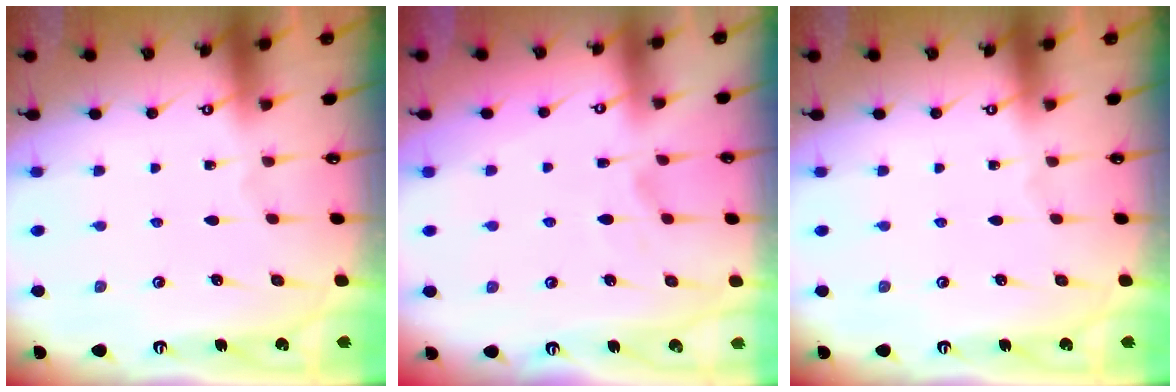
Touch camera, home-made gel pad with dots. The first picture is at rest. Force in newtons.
{"total": 2.4, "press": 2.1, "slide": 1.2}
{"total": 0.0}